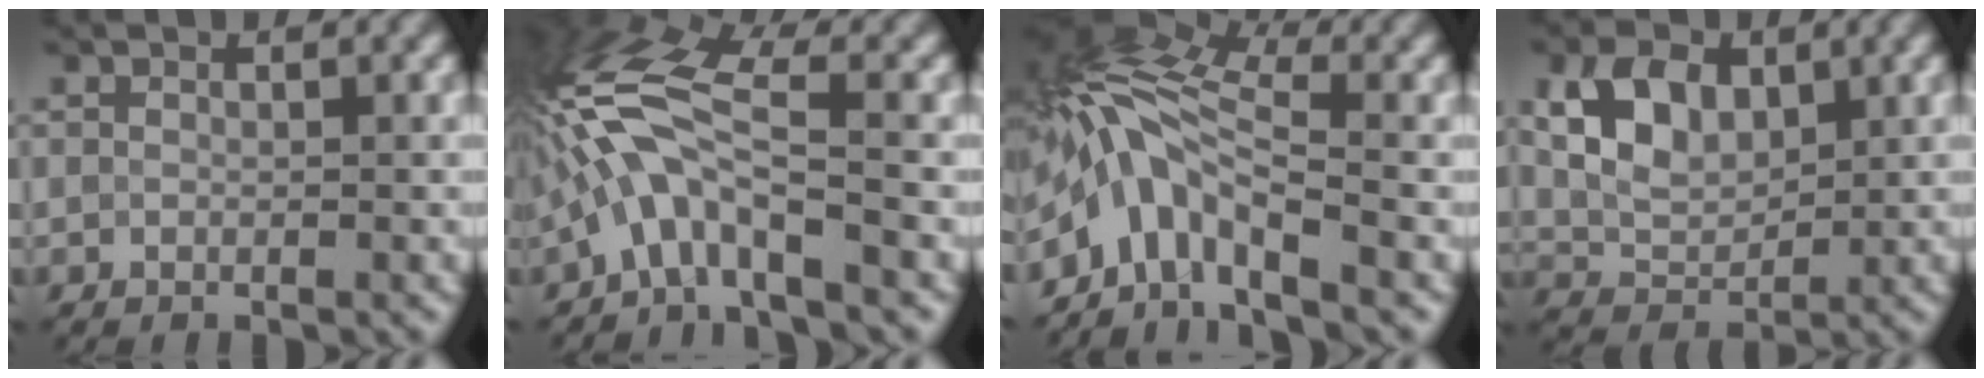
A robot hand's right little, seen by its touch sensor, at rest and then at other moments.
{"total": 6.6, "force": [-2.6, 2.0, 5.7], "torque": [-0.118, 0.020, -0.058]}
{"total": 6.9, "force": [-2.5, 3.1, 5.7], "torque": [-0.095, 0.019, -0.066]}
{"total": 5.5, "force": [1.7, 3.6, 3.7], "torque": [-0.077, 0.003, 0.030]}